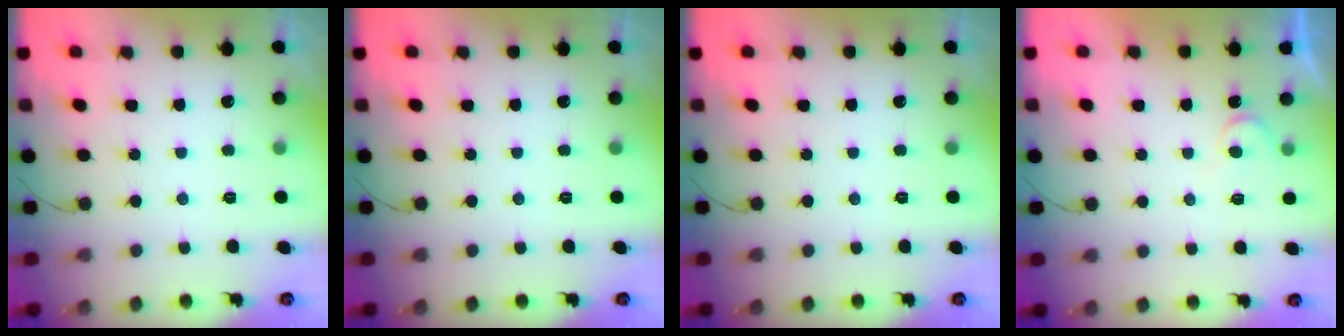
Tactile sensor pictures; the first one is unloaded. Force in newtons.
{"total": 0.0}
{"total": 0.0}
{"total": 4.0, "press": 4.0, "slide": 0.3}